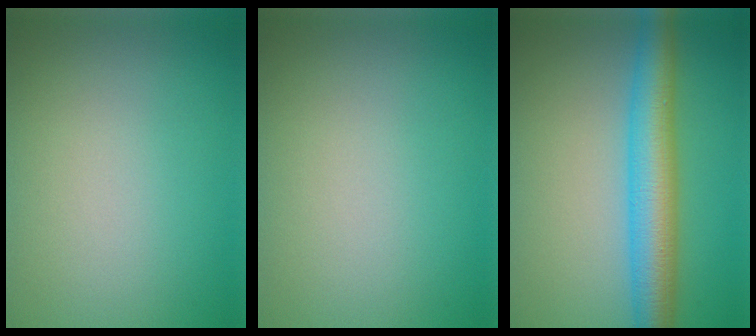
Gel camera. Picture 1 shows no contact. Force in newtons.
{"total": 0.0}
{"total": 6.7, "press": 6.7, "slide": 0.1}